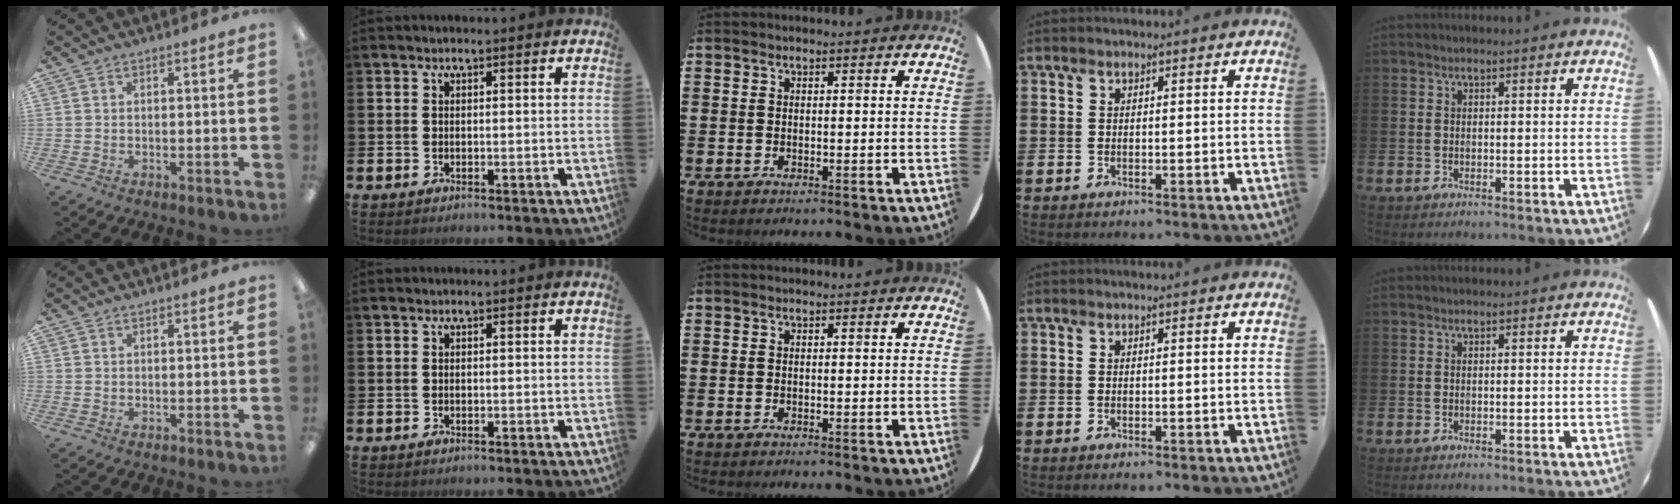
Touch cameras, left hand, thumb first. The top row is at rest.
{}